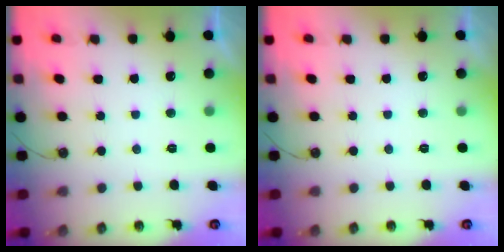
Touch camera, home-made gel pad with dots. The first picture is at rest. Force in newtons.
{"total": 0.0}